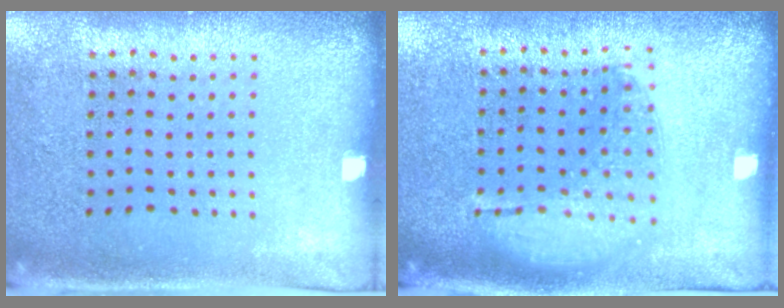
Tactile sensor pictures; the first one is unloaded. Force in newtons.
{"total": 1.3, "press": 1.1, "slide": 0.5}